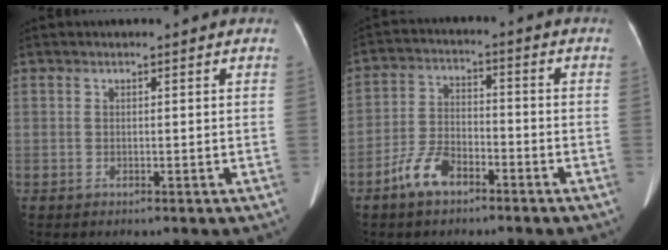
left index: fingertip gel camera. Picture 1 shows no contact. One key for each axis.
{"total": 7.0, "fx": -4.7, "fy": 3.1, "fz": 4.1, "tx": -0.095, "ty": 0.006, "tz": -0.090}